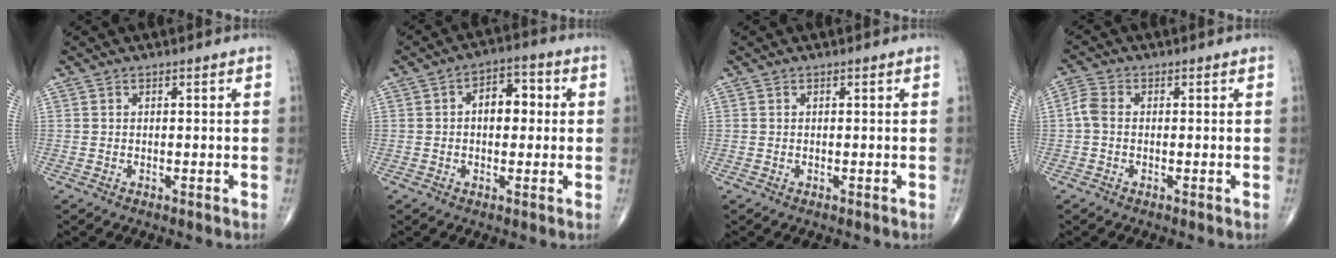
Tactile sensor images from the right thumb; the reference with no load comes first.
{"total": 6.9, "force": [0.6, 4.4, 5.3], "torque": [-0.052, 0.017, 0.000]}
{"total": 0.0}
{"total": 3.0, "force": [-0.2, 2.1, 2.2], "torque": [-0.048, 0.006, -0.014]}